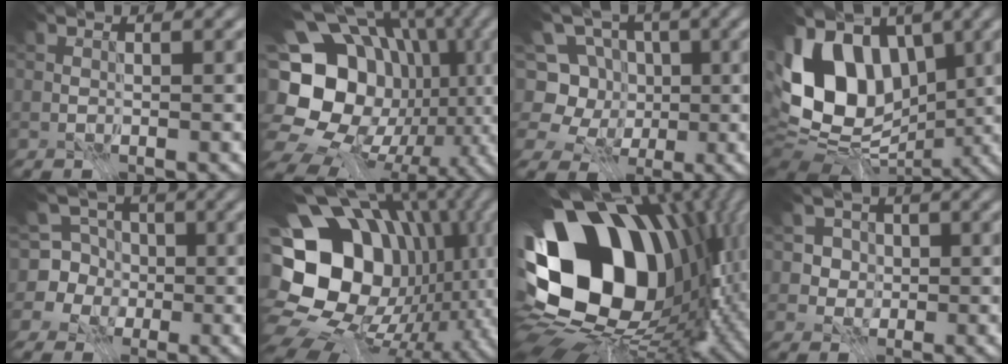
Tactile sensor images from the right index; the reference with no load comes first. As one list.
[{"total": 19.3, "force": [-1.4, 16.2, 10.3], "torque": [-0.173, 0.013, -0.046]}, {"total": 8.5, "force": [-2.5, 7.5, 3.1], "torque": [-0.051, 0.023, -0.083]}, {"total": 12.8, "force": [-0.3, 9.4, 8.7], "torque": [-0.156, 0.011, -0.022]}, {"total": 6.7, "force": [-0.7, 6.4, 1.8], "torque": [-0.041, 0.033, -0.056]}, {"total": 17.7, "force": [0.5, 14.3, 10.4], "torque": [-0.175, 0.007, 0.028]}, {"total": 20.2, "force": [1.4, 14.1, 14.3], "torque": [-0.277, -0.056, 0.059]}, {"total": 3.0, "force": [0.3, 2.8, 1.0], "torque": [-0.014, -0.009, 0.003]}]